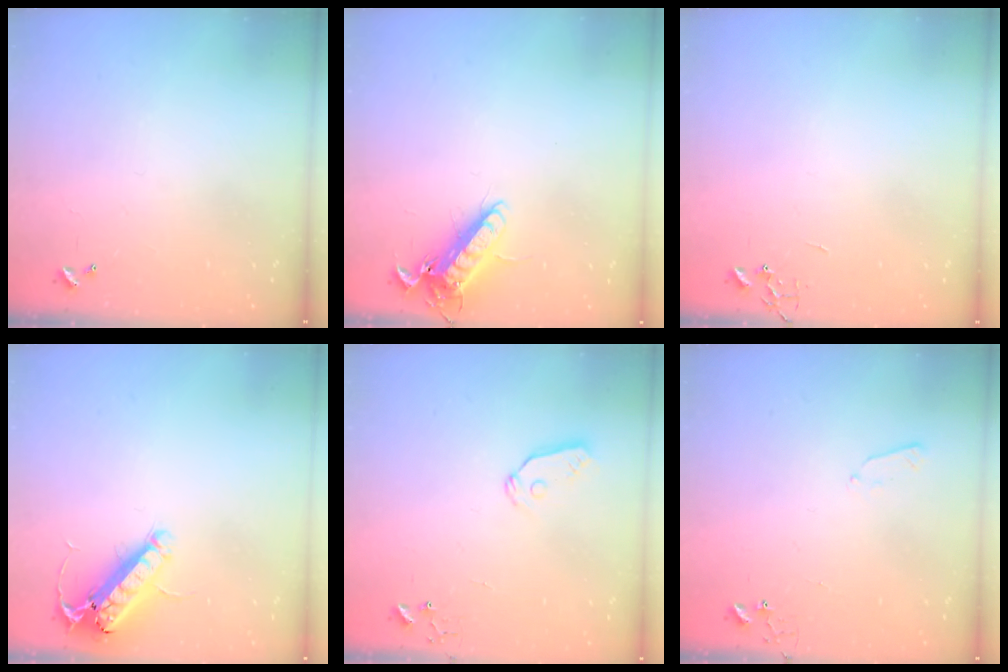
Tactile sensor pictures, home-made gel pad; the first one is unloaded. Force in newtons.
{"total": 12.8, "press": 12.7, "slide": 1.9}
{"total": 0.0}
{"total": 14.7, "press": 14.4, "slide": 2.7}
{"total": 6.5, "press": 6.5, "slide": 0.2}
{"total": 3.4, "press": 3.4, "slide": 0.5}